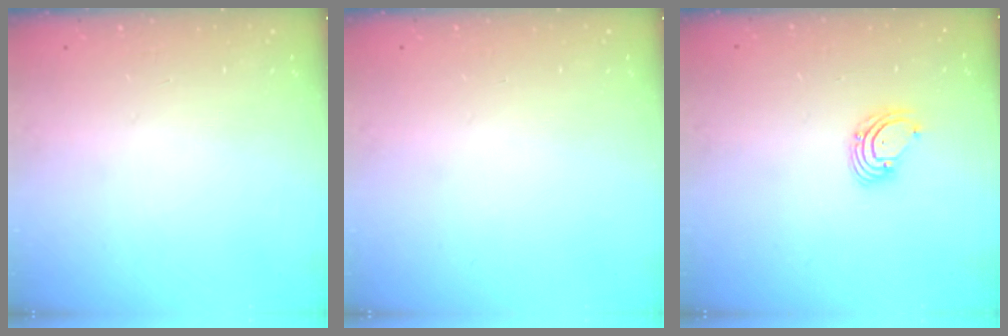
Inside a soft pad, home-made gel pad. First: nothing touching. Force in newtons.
{"total": 0.0}
{"total": 2.7, "press": 2.7, "slide": 0.3}